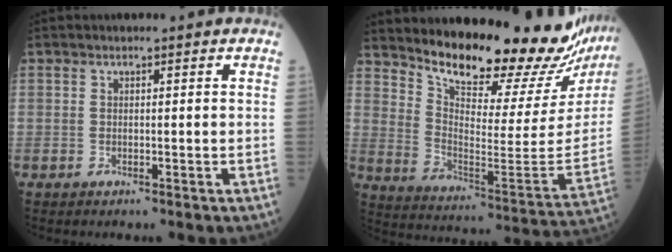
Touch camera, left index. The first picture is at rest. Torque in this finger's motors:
{"motor_torque": [1.12, -1.02, 0.63, 0.10]}